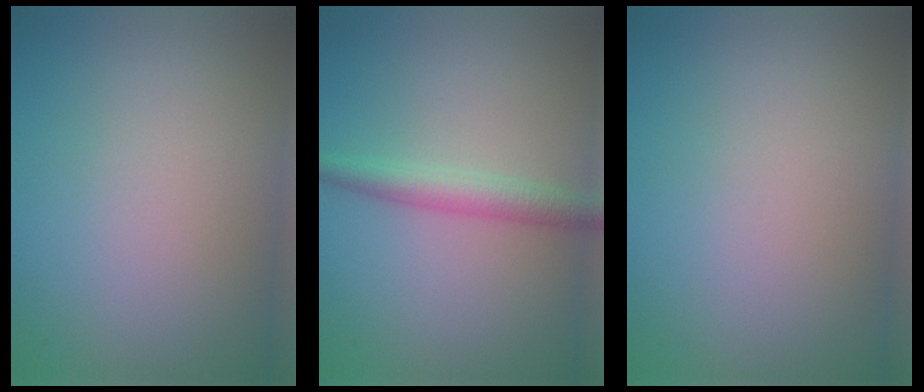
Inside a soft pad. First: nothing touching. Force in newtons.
{"total": 2.7, "press": 2.7, "slide": 0.1}
{"total": 0.0}